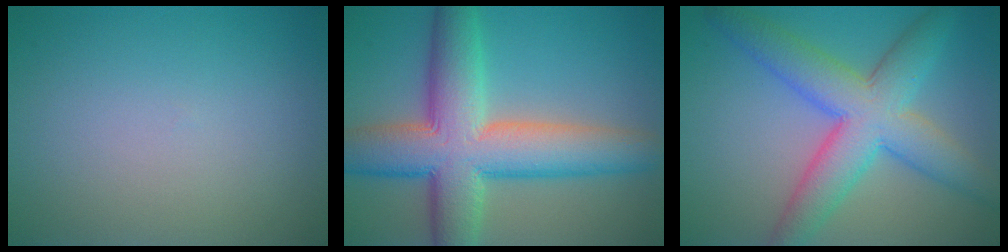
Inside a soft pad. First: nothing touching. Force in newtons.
{"total": 11.1, "press": 11.1, "slide": 0.4}
{"total": 8.2, "press": 8.1, "slide": 0.2}